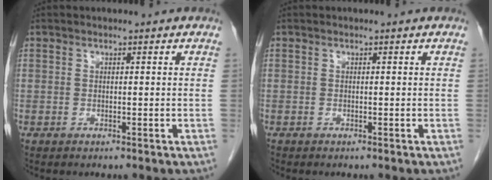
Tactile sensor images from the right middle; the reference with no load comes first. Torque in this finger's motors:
{"motor_torque": [-0.09, -0.26, -0.03, 0.00]}